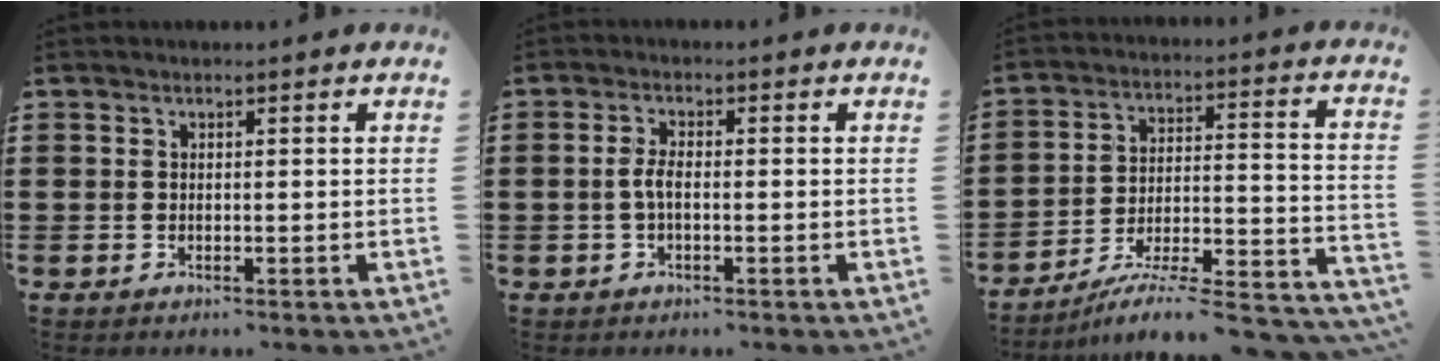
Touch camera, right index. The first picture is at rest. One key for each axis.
{"total": 2.4, "fx": -0.6, "fy": 0.7, "fz": 2.2, "tx": -0.054, "ty": -0.004, "tz": -0.018}
{"total": 6.6, "fx": -5.8, "fy": -0.2, "fz": 3.1, "tx": -0.044, "ty": -0.013, "tz": -0.119}